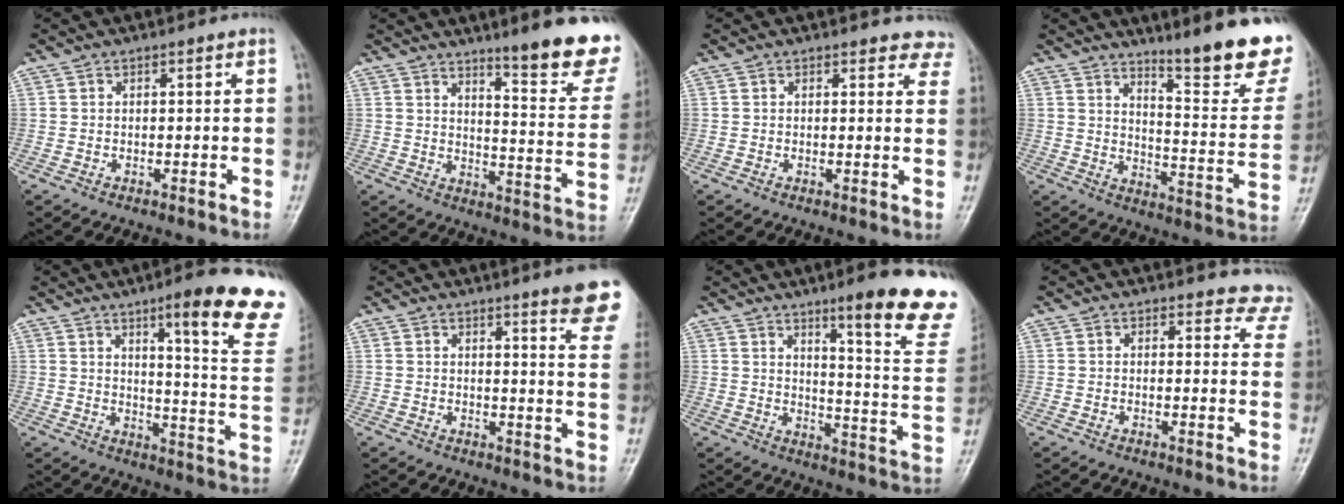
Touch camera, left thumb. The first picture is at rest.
{"total": 16.6, "force": [11.8, 2.2, 11.5], "torque": [-0.116, -0.090, 0.158]}
{"total": 5.3, "force": [4.8, 2.1, 0.1], "torque": [0.046, -0.021, 0.024]}
{"total": 18.4, "force": [13.8, 2.4, 11.9], "torque": [-0.130, -0.119, 0.192]}
{"total": 20.5, "force": [12.5, 3.0, 16.0], "torque": [-0.180, -0.065, 0.161]}
{"total": 11.8, "force": [8.5, 1.3, 8.0], "torque": [-0.071, -0.042, 0.085]}
{"total": 19.2, "force": [12.3, 2.4, 14.5], "torque": [-0.153, -0.076, 0.167]}
{"total": 8.1, "force": [7.6, 2.9, 0.0], "torque": [0.056, -0.045, 0.045]}